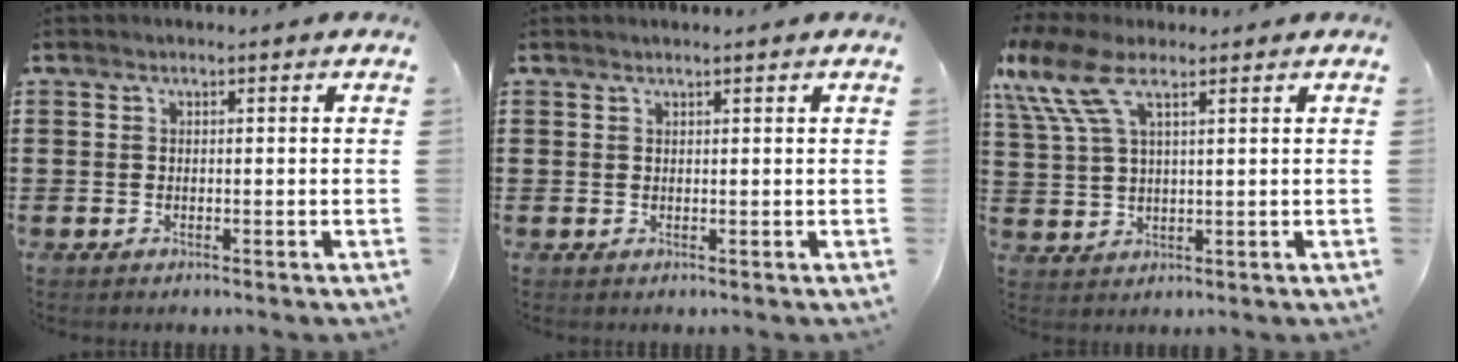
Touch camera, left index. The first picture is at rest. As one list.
[{"total": 0.8, "force": [0.7, -0.2, 0.4], "torque": [-0.006, -0.003, 0.015]}, {"total": 8.8, "force": [4.9, 3.5, 6.5], "torque": [-0.159, -0.003, 0.085]}]